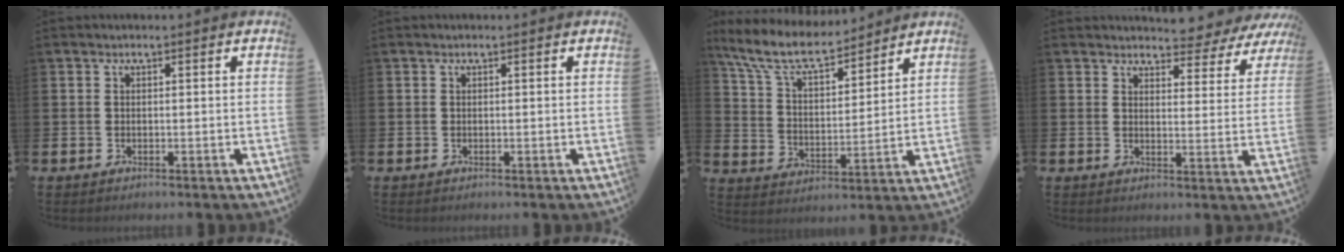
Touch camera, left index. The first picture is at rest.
{"total": 0.0}
{"total": 8.5, "force": [7.5, 2.2, 3.2], "torque": [-0.101, -0.041, 0.135]}
{"total": 3.2, "force": [3.1, 0.8, -0.2], "torque": [-0.003, -0.034, 0.049]}